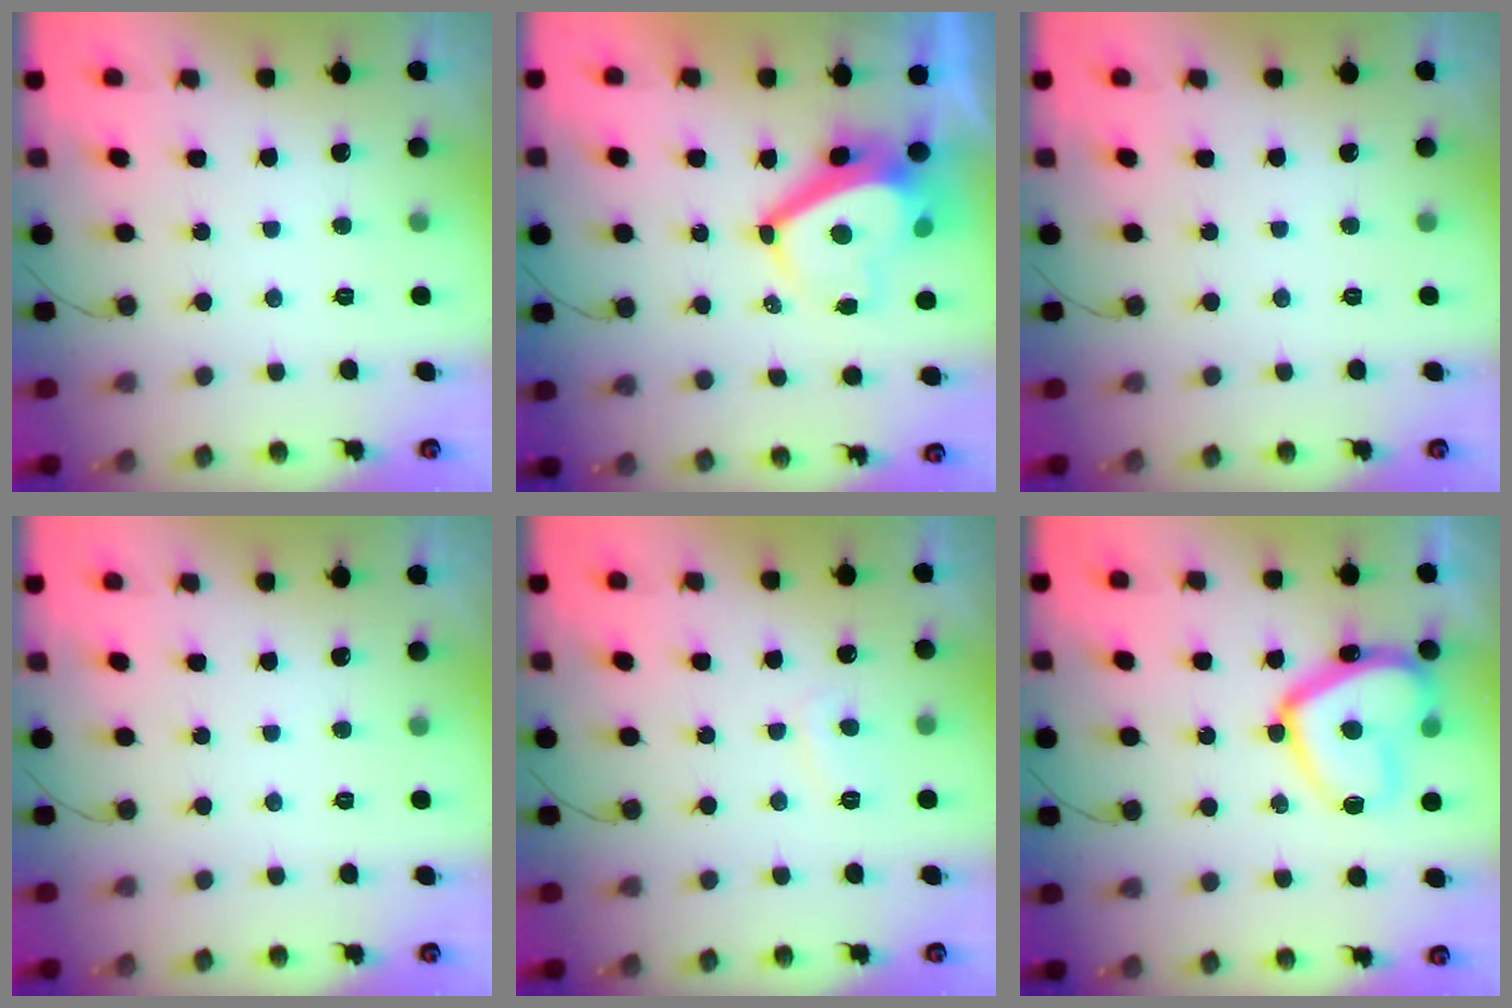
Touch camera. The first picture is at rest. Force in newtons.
{"total": 7.9, "press": 7.9, "slide": 1.0}
{"total": 0.0}
{"total": 0.0}
{"total": 3.1, "press": 3.0, "slide": 0.5}
{"total": 17.7, "press": 17.6, "slide": 1.5}